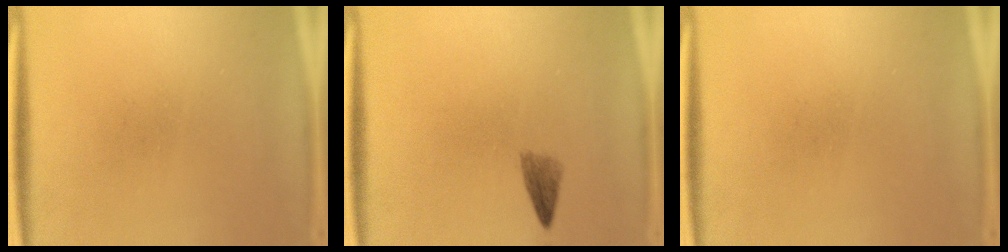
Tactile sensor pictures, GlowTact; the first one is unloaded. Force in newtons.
{"total": 1.7}
{"total": 0.0}